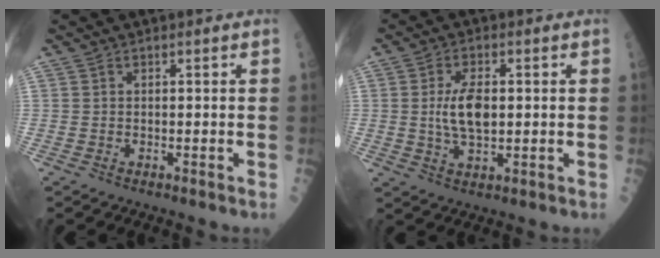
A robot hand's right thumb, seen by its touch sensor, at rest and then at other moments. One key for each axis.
{"total": 7.3, "fx": 0.4, "fy": 3.4, "fz": 6.4, "tx": -0.118, "ty": -0.003, "tz": 0.008}